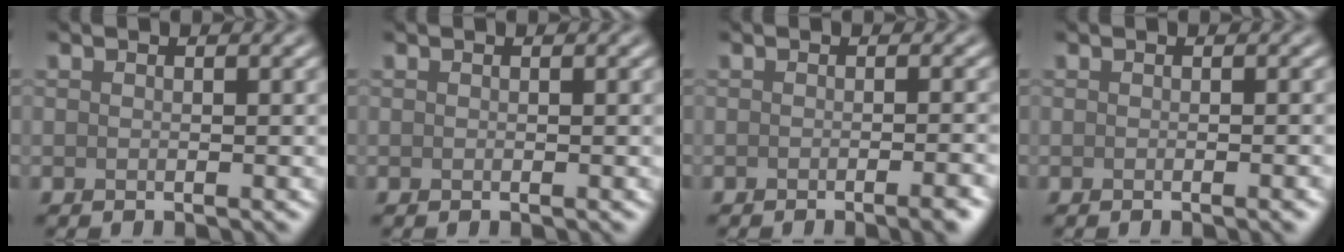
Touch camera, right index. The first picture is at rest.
{"total": 0.0}
{"total": 2.7, "force": [-1.5, 0.7, 2.2], "torque": [-0.016, 0.003, -0.022]}
{"total": 1.4, "force": [-0.5, 0.3, 1.3], "torque": [-0.009, 0.000, -0.008]}